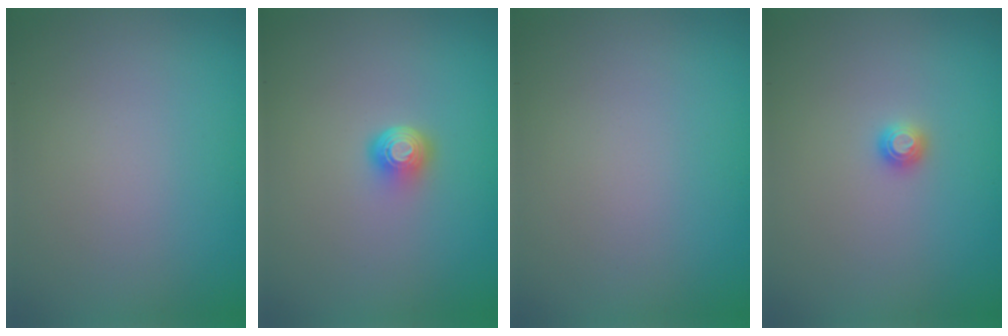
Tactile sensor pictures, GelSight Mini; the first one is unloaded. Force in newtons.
{"total": 1.9, "press": 1.3, "slide": 1.4}
{"total": 0.0}
{"total": 1.0, "press": 1.0, "slide": 0.1}